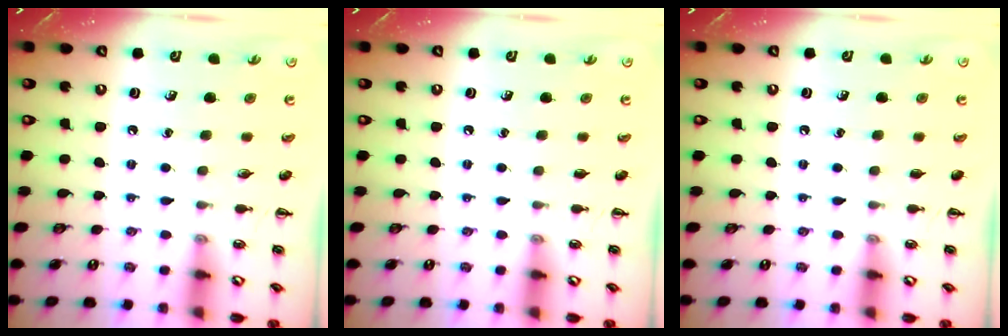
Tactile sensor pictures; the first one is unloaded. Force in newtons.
{"total": 0.0}
{"total": 0.0}